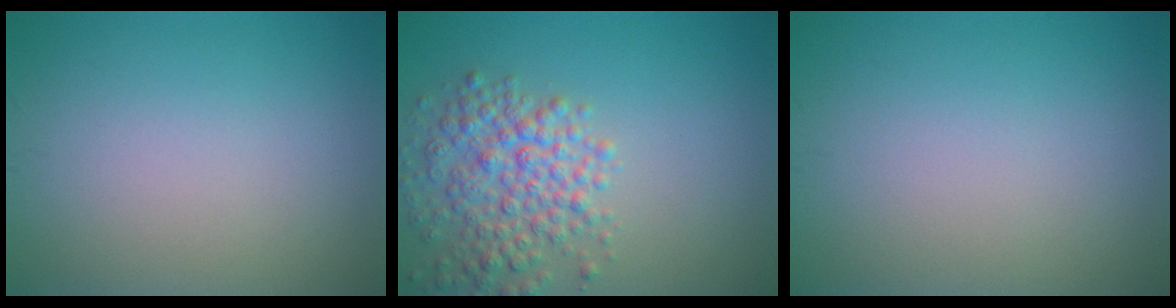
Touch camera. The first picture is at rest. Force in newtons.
{"total": 5.0, "press": 5.0, "slide": 0.2}
{"total": 0.0}